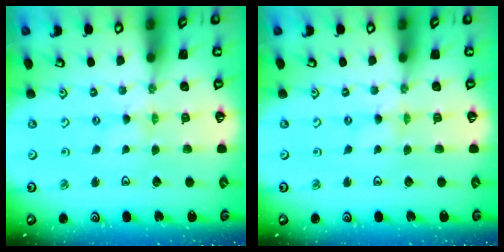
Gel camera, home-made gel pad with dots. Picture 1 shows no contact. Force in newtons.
{"total": 0.6, "press": 0.6, "slide": 0.2}